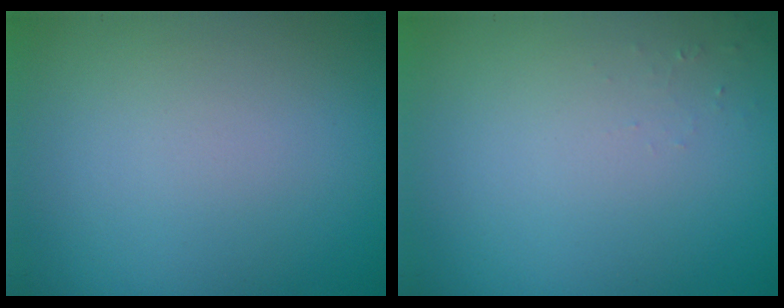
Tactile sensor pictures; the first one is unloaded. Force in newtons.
{"total": 0.5, "press": 0.5, "slide": 0.1}